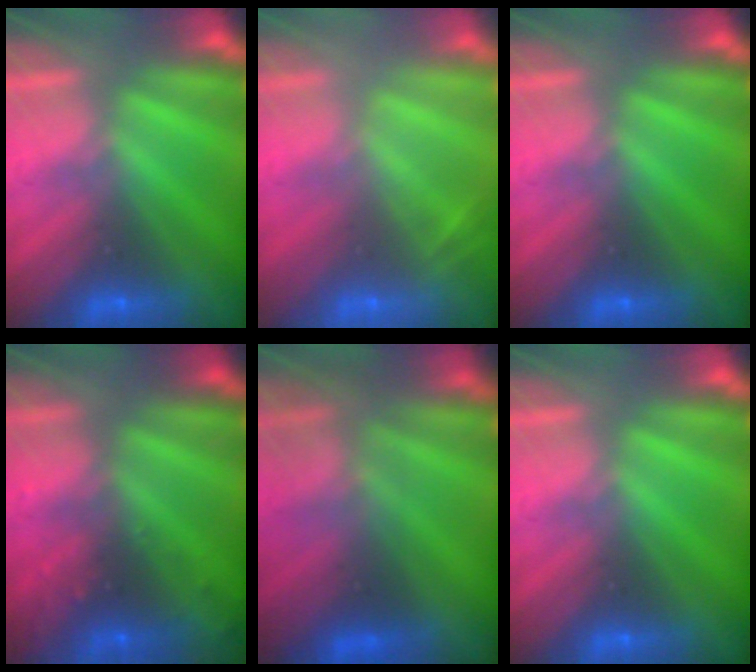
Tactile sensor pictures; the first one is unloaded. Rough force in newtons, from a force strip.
{"total": 2.0}
{"total": 0.0}
{"total": 7.5}
{"total": 4.4}
{"total": 0.0}